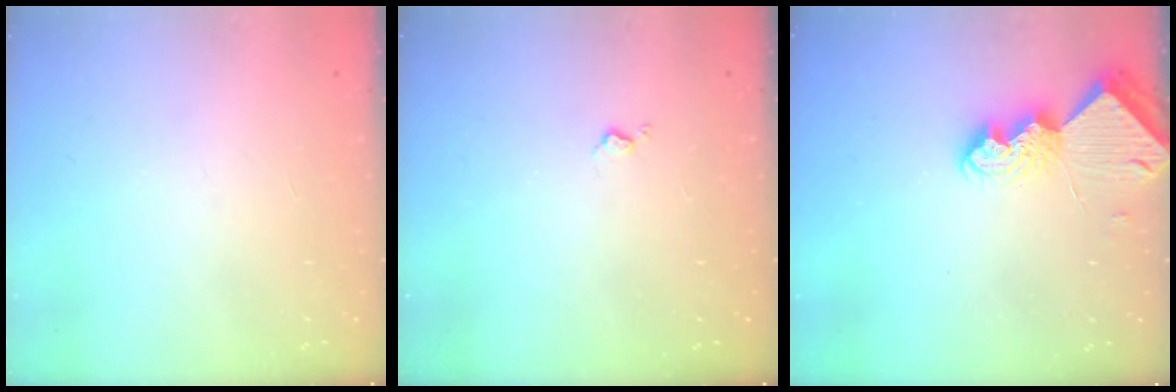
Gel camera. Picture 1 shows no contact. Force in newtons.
{"total": 2.6, "press": 2.6, "slide": 0.4}
{"total": 7.9, "press": 7.8, "slide": 0.6}